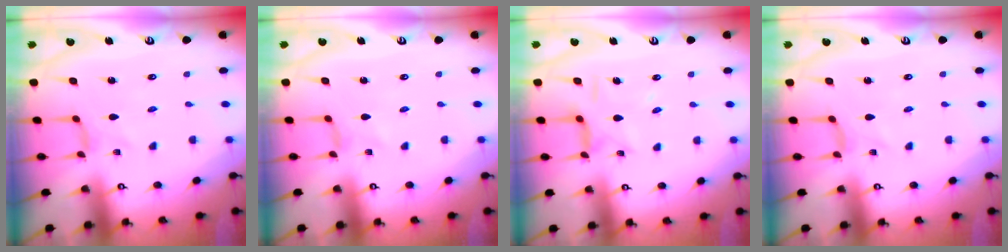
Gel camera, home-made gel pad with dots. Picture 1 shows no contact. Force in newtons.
{"total": 0.0}
{"total": 10.8, "press": 10.7, "slide": 0.9}
{"total": 0.0}